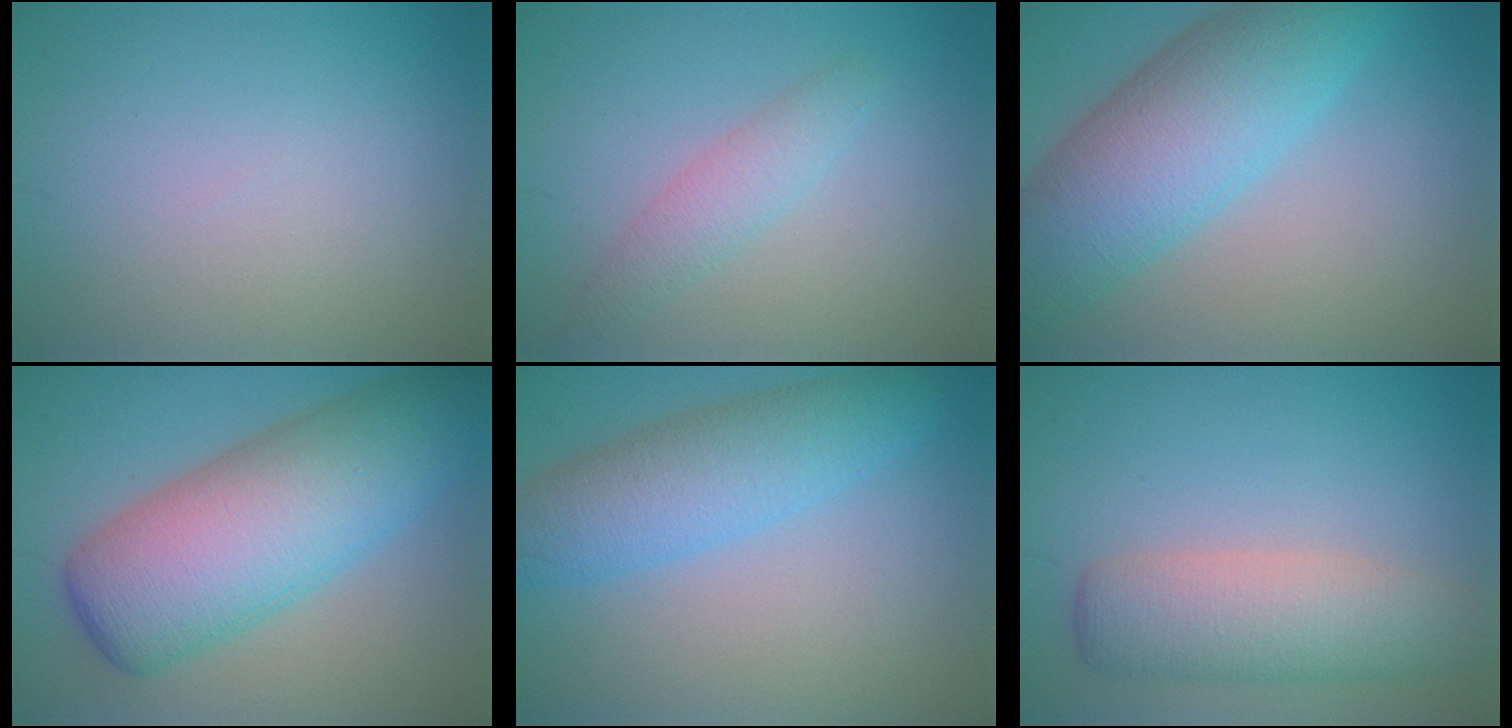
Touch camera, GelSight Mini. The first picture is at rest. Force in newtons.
{"total": 2.4, "press": 2.4, "slide": 0.1}
{"total": 9.6, "press": 9.6, "slide": 0.3}
{"total": 11.7, "press": 11.7, "slide": 0.1}
{"total": 6.0, "press": 6.0, "slide": 0.1}
{"total": 5.5, "press": 5.5, "slide": 0.2}